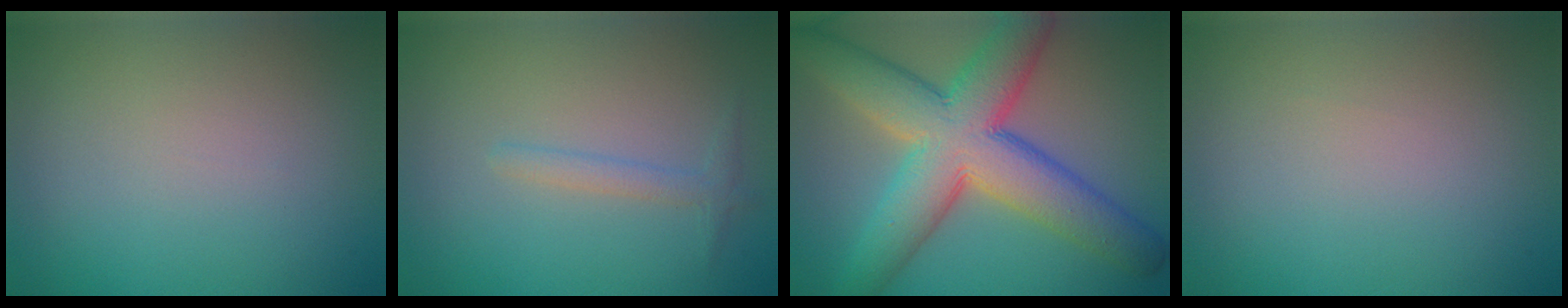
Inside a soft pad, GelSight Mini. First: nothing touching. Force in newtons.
{"total": 1.4, "press": 1.4, "slide": 0.0}
{"total": 11.4, "press": 11.4, "slide": 0.7}
{"total": 0.0}